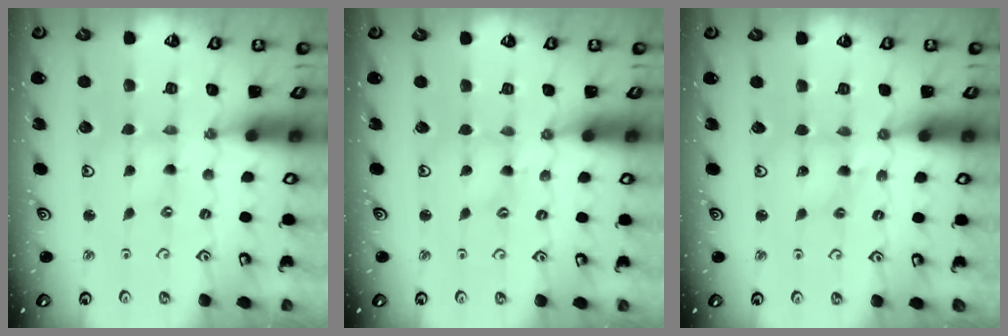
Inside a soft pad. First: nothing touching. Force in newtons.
{"total": 1.2, "press": 1.2, "slide": 0.3}
{"total": 3.9, "press": 3.9, "slide": 0.4}